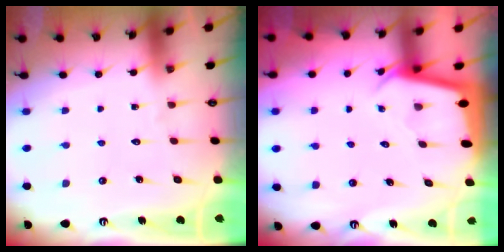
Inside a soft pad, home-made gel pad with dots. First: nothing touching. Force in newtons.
{"total": 2.4, "press": 2.4, "slide": 0.1}